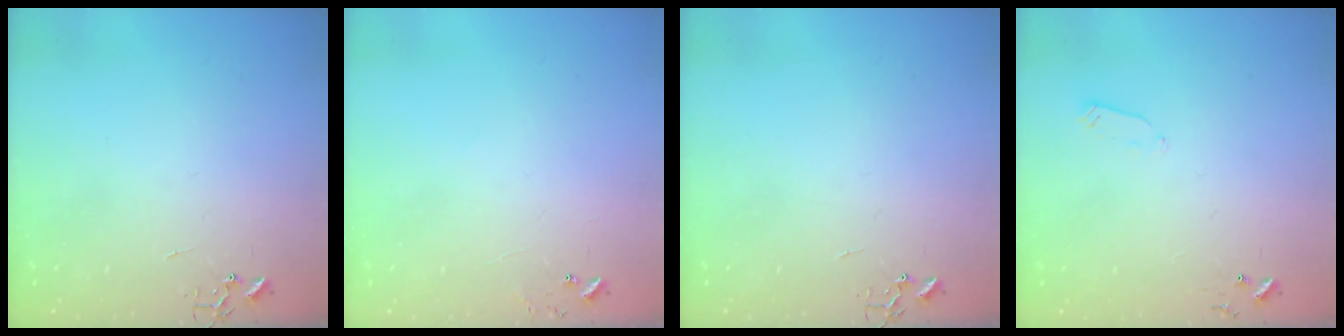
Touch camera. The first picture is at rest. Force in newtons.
{"total": 6.3, "press": 6.3, "slide": 0.5}
{"total": 0.0}
{"total": 2.4, "press": 2.3, "slide": 0.4}